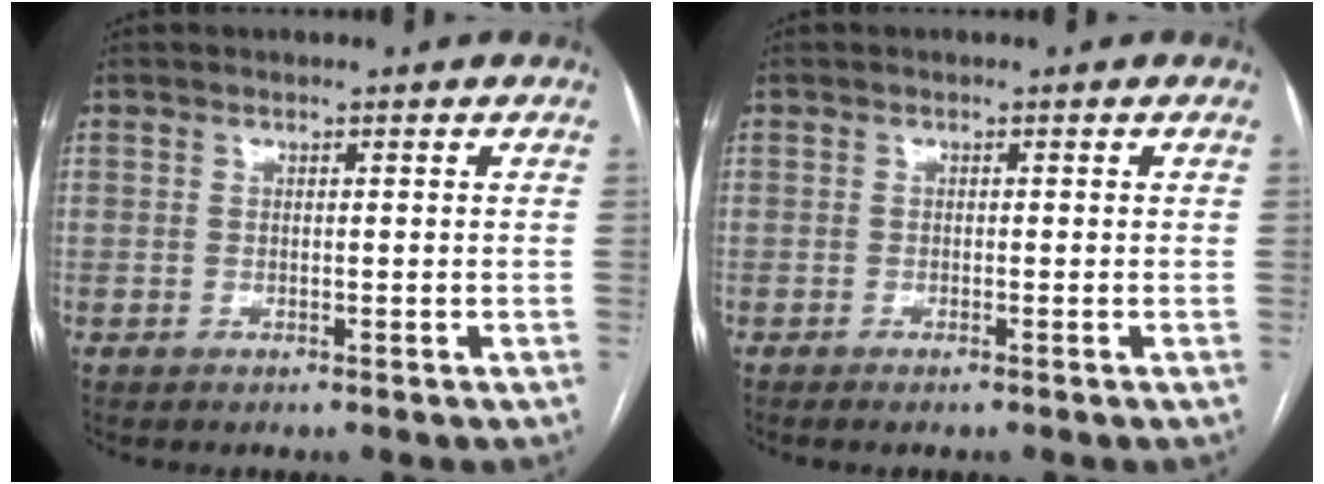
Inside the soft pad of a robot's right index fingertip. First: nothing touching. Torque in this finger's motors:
{"motor_torque": [0.11, 0.26, -0.03, 0.01]}